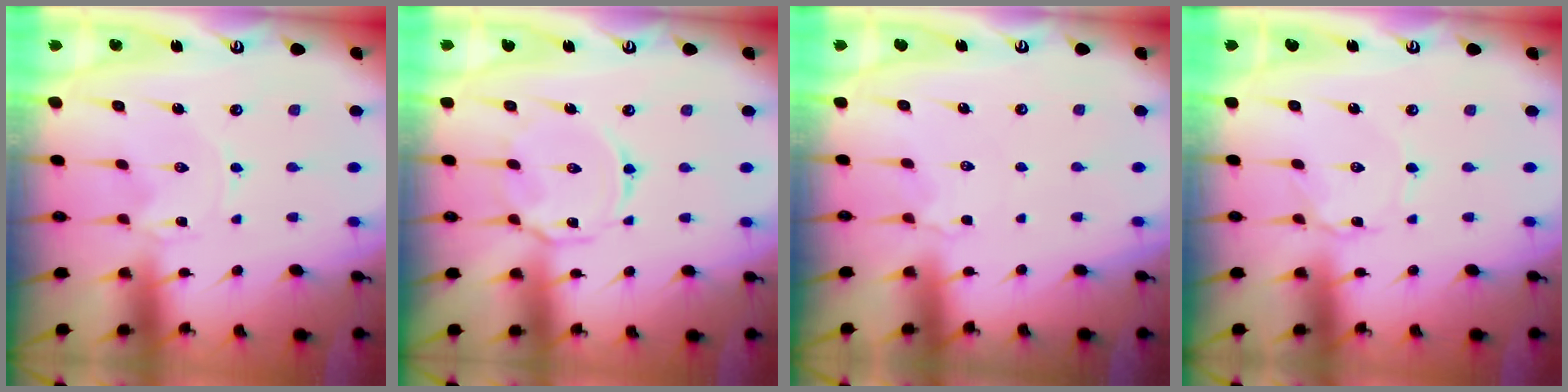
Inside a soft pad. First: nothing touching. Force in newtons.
{"total": 7.3, "press": 7.3, "slide": 0.4}
{"total": 1.3, "press": 1.2, "slide": 0.5}
{"total": 0.7, "press": 0.7, "slide": 0.1}